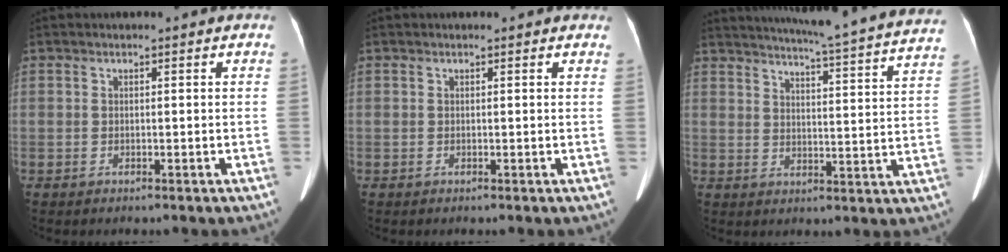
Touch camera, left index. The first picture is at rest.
{"total": 1.8, "force": [1.5, 0.6, 0.6], "torque": [-0.012, 0.008, 0.007]}
{"total": 26.3, "force": [24.3, 0.0, 10.1], "torque": [-0.160, -0.067, 0.288]}